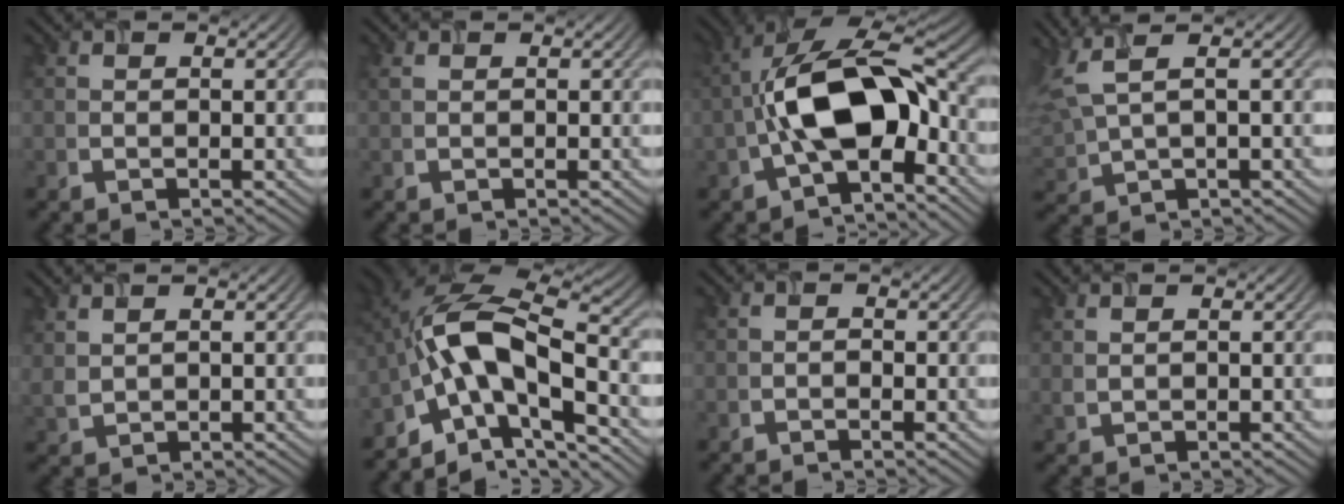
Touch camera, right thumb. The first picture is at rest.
{"total": 0.9, "force": [0.4, 0.4, 0.7], "torque": [-0.021, 0.003, 0.009]}
{"total": 13.6, "force": [-2.4, 6.6, 11.6], "torque": [-0.211, 0.012, -0.057]}
{"total": 6.8, "force": [3.4, 2.2, 5.5], "torque": [-0.160, 0.013, 0.068]}
{"total": 1.8, "force": [1.4, 0.5, 1.1], "torque": [-0.033, 0.005, 0.034]}
{"total": 13.2, "force": [-4.2, 6.3, 10.8], "torque": [-0.193, 0.004, -0.090]}
{"total": 0.6, "force": [-0.5, -0.2, -0.2], "torque": [0.004, 0.001, -0.012]}
{"total": 0.8, "force": [0.6, 0.2, 0.4], "torque": [-0.015, 0.000, 0.017]}